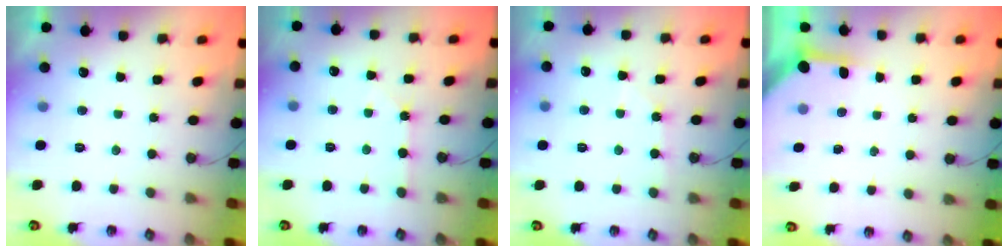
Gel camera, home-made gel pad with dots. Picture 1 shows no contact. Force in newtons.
{"total": 1.1, "press": 1.1, "slide": 0.2}
{"total": 4.4, "press": 4.4, "slide": 0.6}
{"total": 4.0, "press": 4.0, "slide": 0.4}